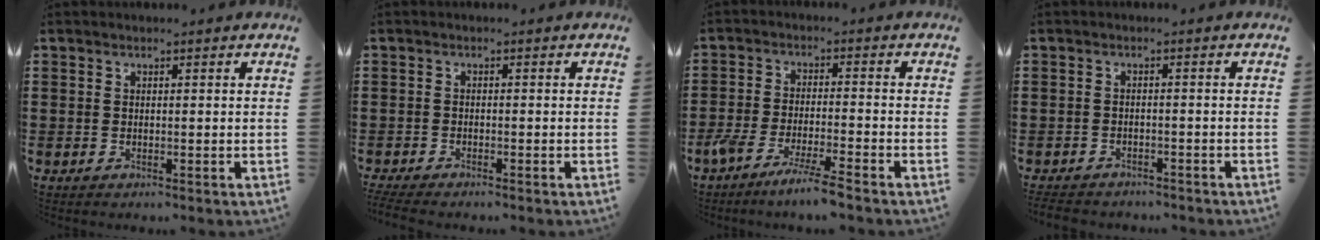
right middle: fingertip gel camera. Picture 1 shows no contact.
{"total": 1.5, "force": [-1.4, 0.1, 0.4], "torque": [-0.016, -0.003, -0.030]}
{"total": 5.7, "force": [-4.8, -0.2, 3.0], "torque": [-0.067, -0.017, -0.092]}
{"total": 2.1, "force": [-2.0, 0.4, 0.0], "torque": [-0.006, -0.002, -0.045]}